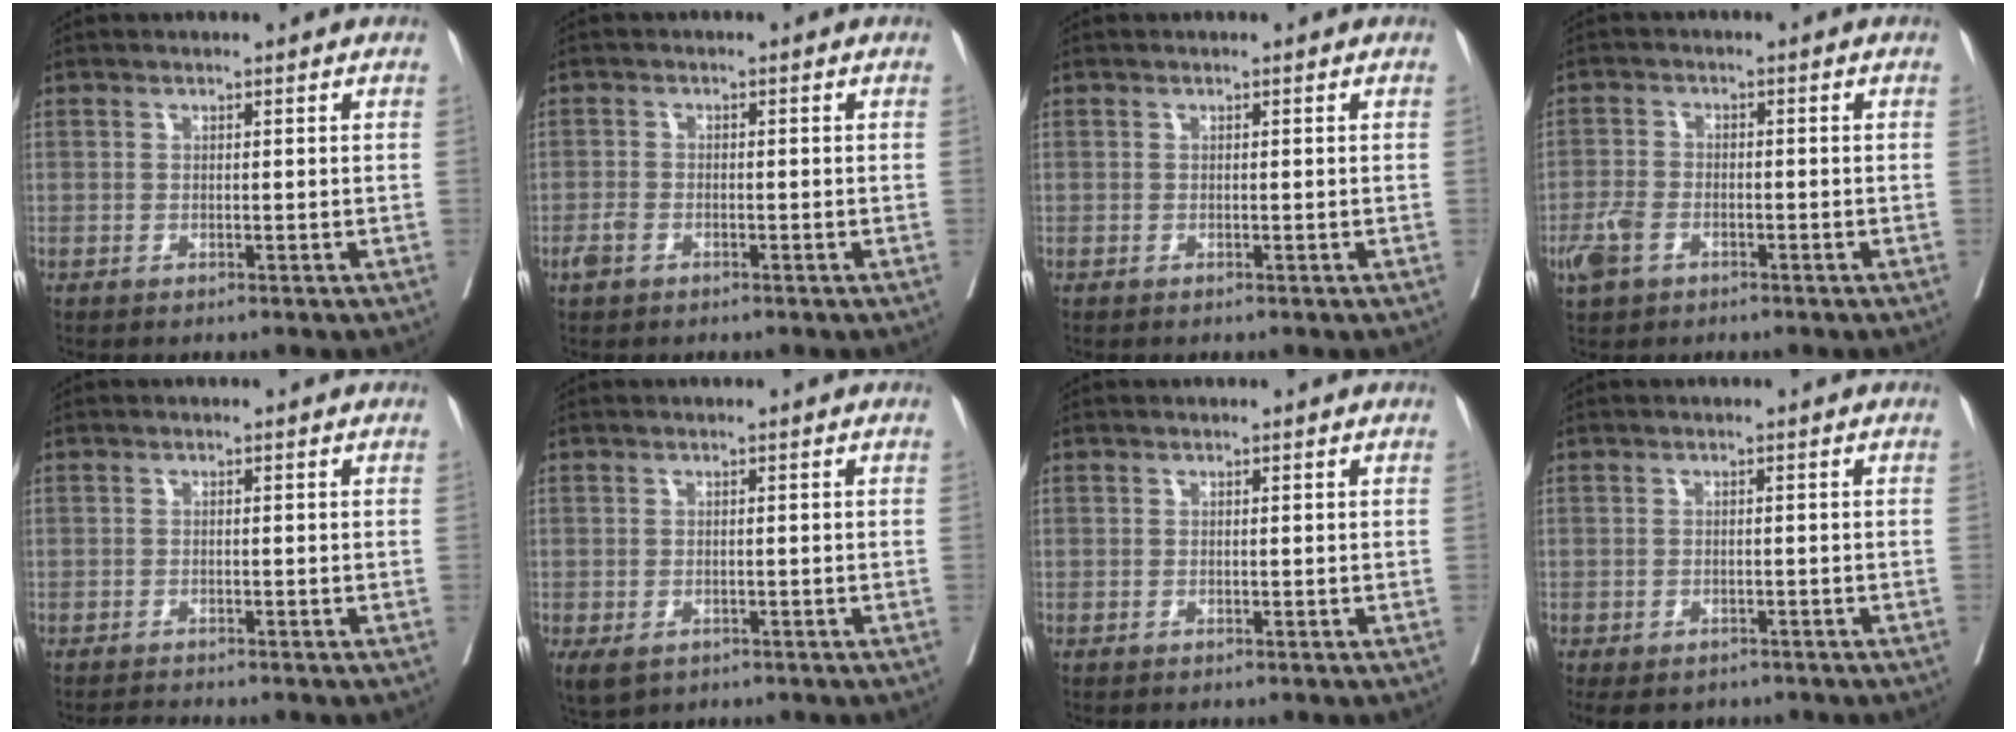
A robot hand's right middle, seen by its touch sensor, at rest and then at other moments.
{"total": 1.8, "force": [-1.0, 1.0, 1.1], "torque": [-0.028, 0.001, -0.019]}
{"total": 0.0}
{"total": 4.1, "force": [-2.2, 2.4, 2.6], "torque": [-0.062, -0.002, -0.041]}
{"total": 1.2, "force": [-1.2, -0.4, 0.0], "torque": [-0.004, -0.008, -0.019]}
{"total": 3.4, "force": [-1.8, 2.2, 1.9], "torque": [-0.036, -0.008, -0.020]}
{"total": 0.0}
{"total": 6.2, "force": [-4.6, 3.5, 2.3], "torque": [-0.038, 0.000, -0.060]}